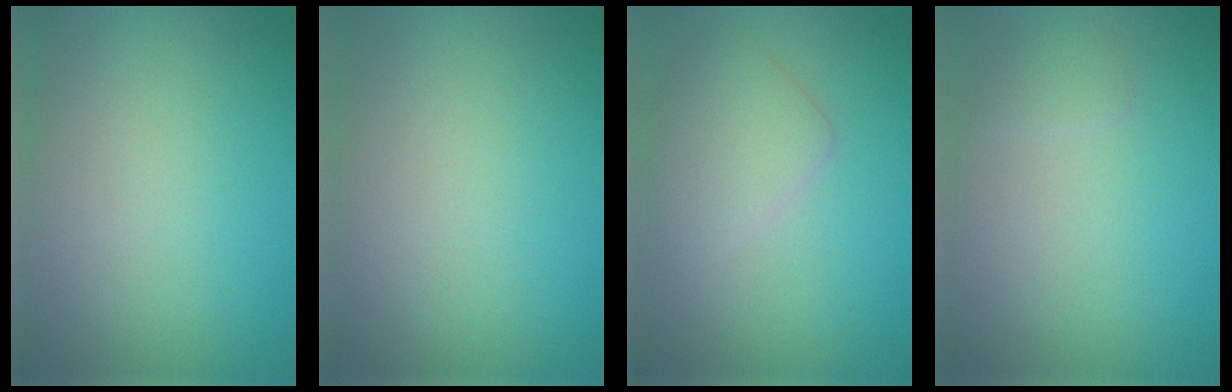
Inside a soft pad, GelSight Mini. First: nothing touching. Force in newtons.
{"total": 0.0}
{"total": 2.9, "press": 2.9, "slide": 0.2}
{"total": 0.9, "press": 0.9, "slide": 0.0}